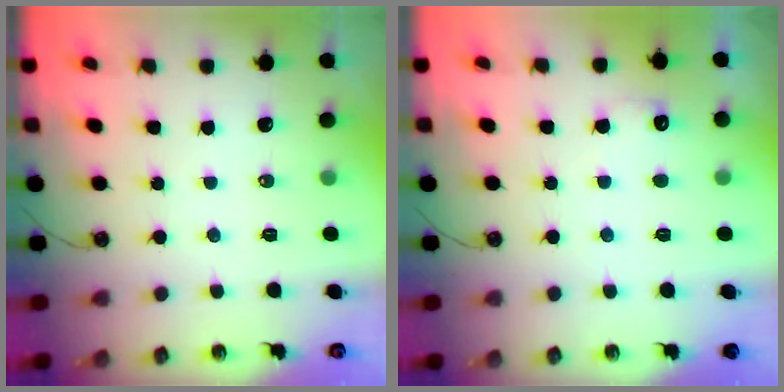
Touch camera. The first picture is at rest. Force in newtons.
{"total": 5.9, "press": 5.9, "slide": 0.4}